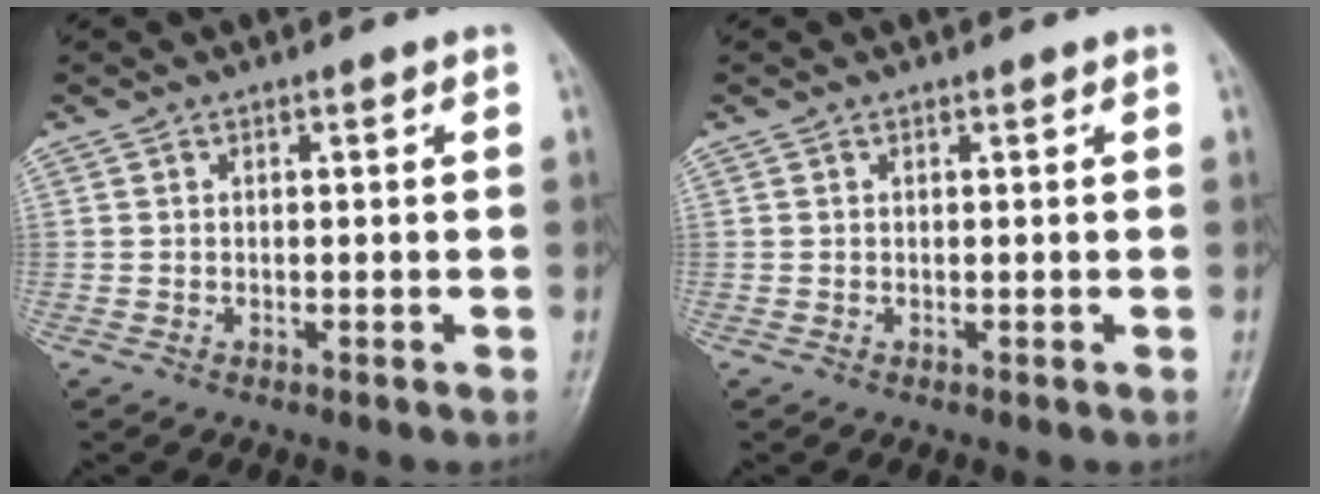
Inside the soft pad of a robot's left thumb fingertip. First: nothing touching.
{"total": 0.0}